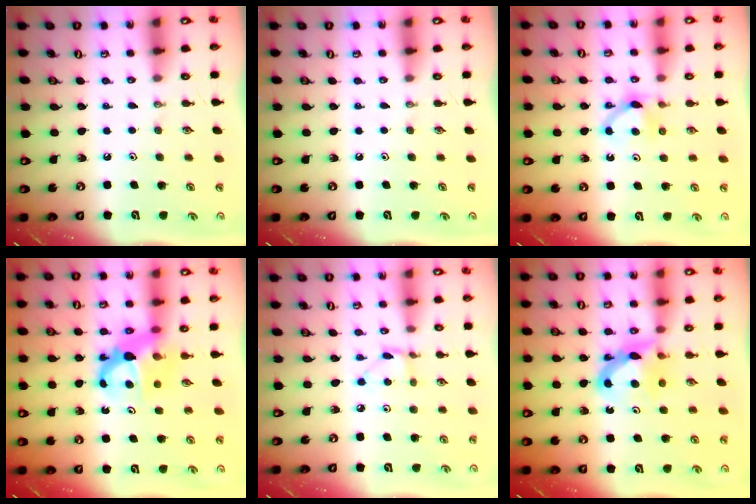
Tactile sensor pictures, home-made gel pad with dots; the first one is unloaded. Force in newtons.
{"total": 0.0}
{"total": 5.4, "press": 5.3, "slide": 0.6}
{"total": 6.8, "press": 6.7, "slide": 0.4}
{"total": 2.8, "press": 2.8, "slide": 0.1}
{"total": 7.4, "press": 7.3, "slide": 0.5}